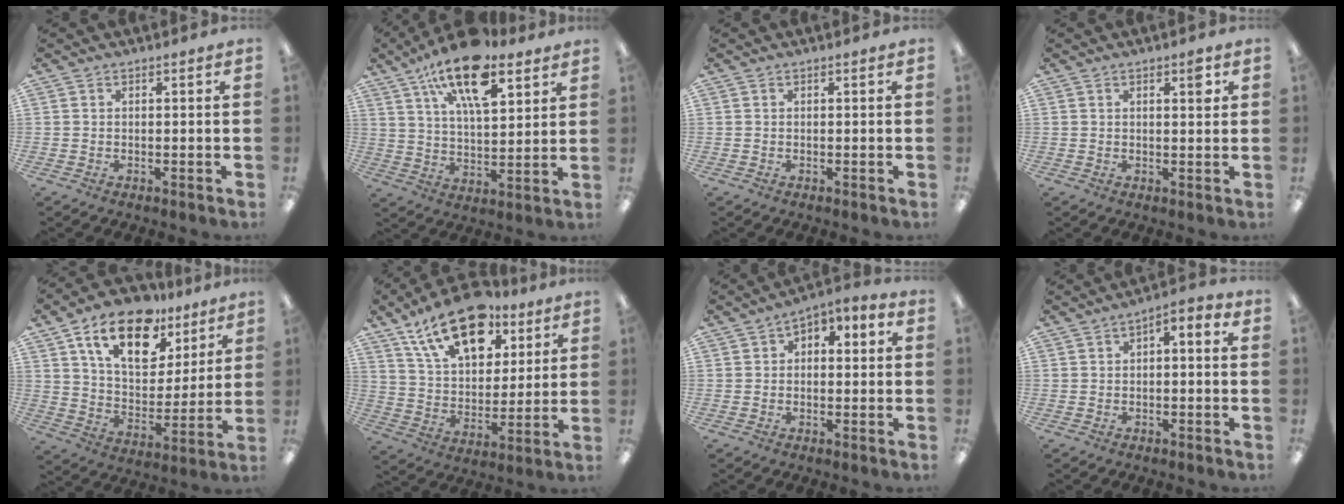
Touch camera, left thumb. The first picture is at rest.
{"total": 17.8, "force": [11.1, 7.3, 11.8], "torque": [-0.192, -0.050, 0.186]}
{"total": 0.0}
{"total": 3.8, "force": [1.7, 1.5, 3.1], "torque": [-0.034, -0.006, 0.019]}
{"total": 18.9, "force": [11.4, 10.4, 11.0], "torque": [-0.188, -0.043, 0.199]}
{"total": 19.9, "force": [12.5, 10.9, 11.1], "torque": [-0.181, -0.054, 0.221]}
{"total": 3.0, "force": [-0.1, 2.5, 1.8], "torque": [-0.021, 0.003, -0.005]}
{"total": 2.8, "force": [-1.3, 1.5, 1.9], "torque": [-0.031, 0.012, -0.026]}